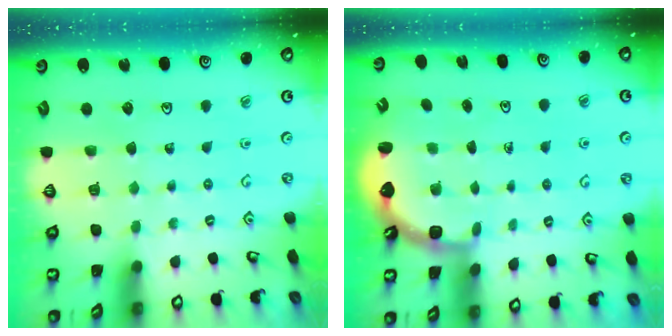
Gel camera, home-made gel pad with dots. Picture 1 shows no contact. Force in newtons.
{"total": 2.5, "press": 2.1, "slide": 1.3}